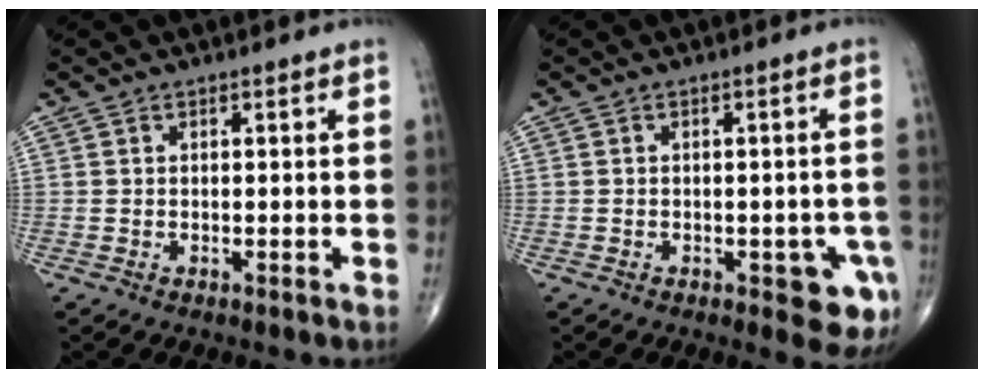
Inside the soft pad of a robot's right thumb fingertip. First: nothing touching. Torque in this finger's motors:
{"motor_torque": [0.90, 0.88, 0.00, -0.09, 0.18]}